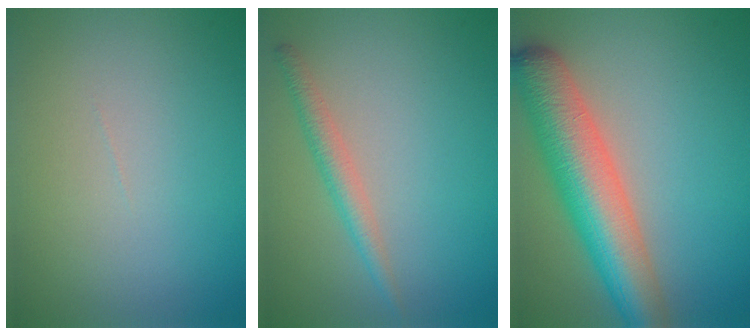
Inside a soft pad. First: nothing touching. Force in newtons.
{"total": 2.0, "press": 2.0, "slide": 0.0}
{"total": 8.5, "press": 8.5, "slide": 0.5}